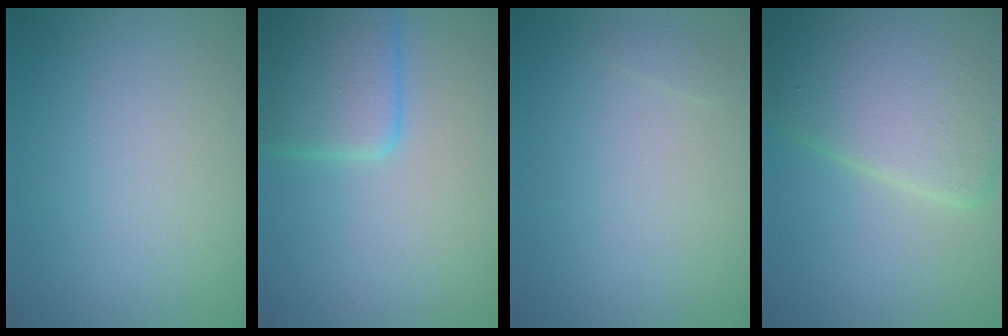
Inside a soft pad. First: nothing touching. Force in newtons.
{"total": 5.6, "press": 5.6, "slide": 0.3}
{"total": 0.5, "press": 0.5, "slide": 0.0}
{"total": 10.1, "press": 10.1, "slide": 0.5}